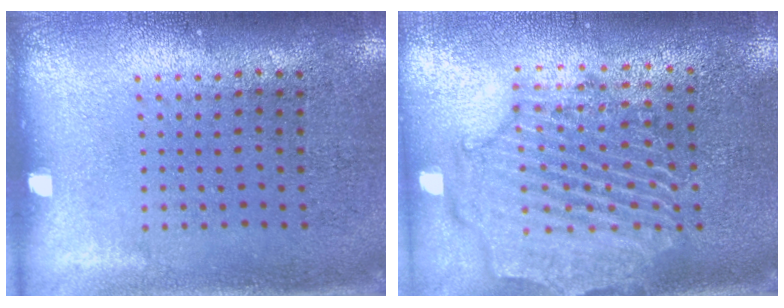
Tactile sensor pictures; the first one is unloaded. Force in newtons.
{"total": 2.2, "press": 2.1, "slide": 0.8}